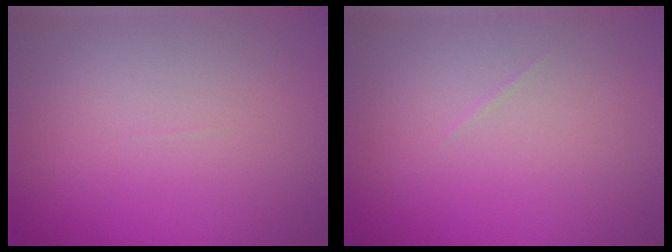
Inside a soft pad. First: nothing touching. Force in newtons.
{"total": 0.0}